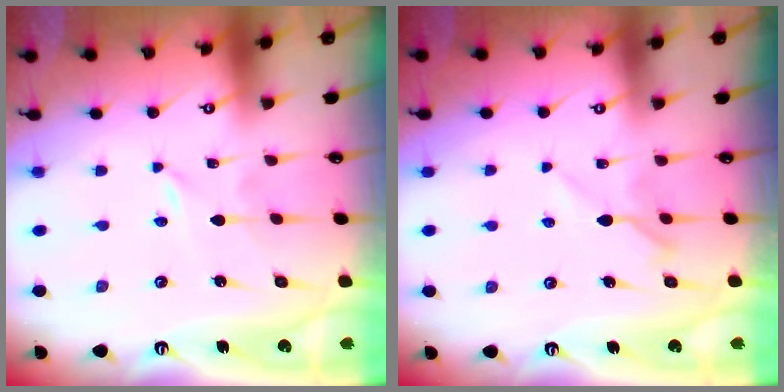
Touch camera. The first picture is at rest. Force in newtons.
{"total": 6.6, "press": 6.5, "slide": 0.6}